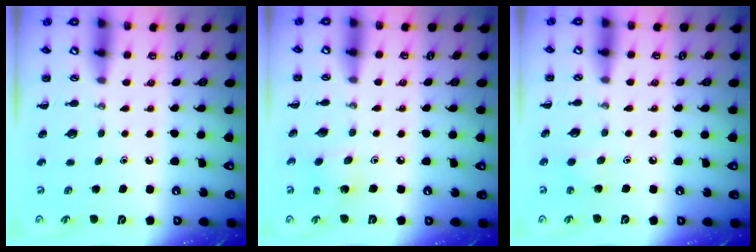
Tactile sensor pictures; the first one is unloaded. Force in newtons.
{"total": 2.1, "press": 1.9, "slide": 0.9}
{"total": 5.0, "press": 4.7, "slide": 1.6}